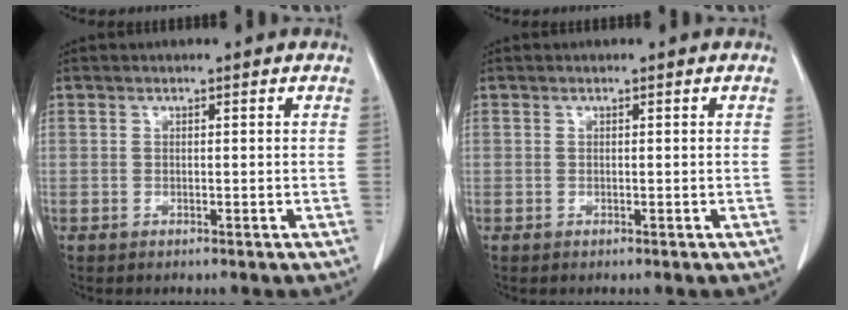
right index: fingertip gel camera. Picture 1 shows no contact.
{"total": 0.0}